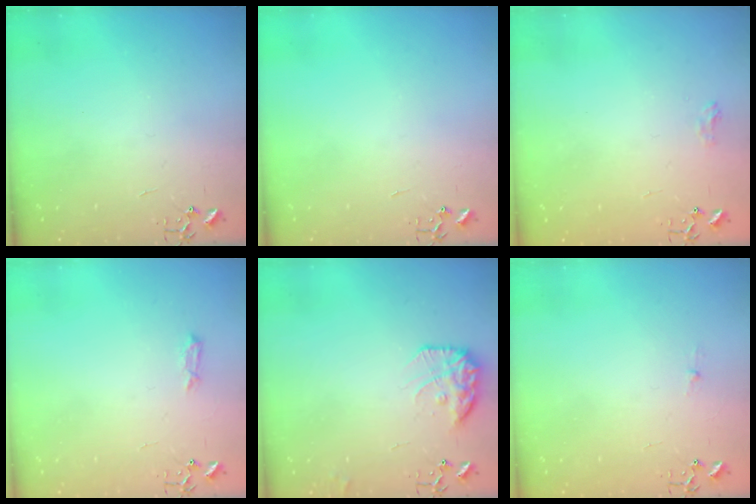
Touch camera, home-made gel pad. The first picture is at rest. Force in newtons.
{"total": 0.0}
{"total": 6.3, "press": 6.3, "slide": 0.8}
{"total": 4.0, "press": 4.0, "slide": 0.6}
{"total": 14.0, "press": 14.0, "slide": 1.0}
{"total": 2.6, "press": 2.5, "slide": 0.4}